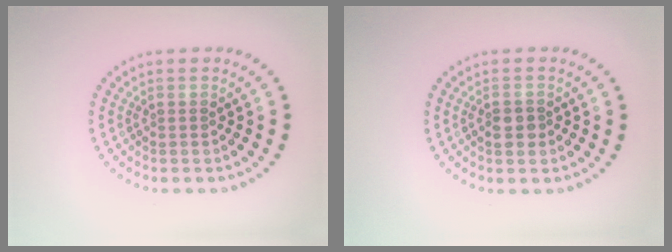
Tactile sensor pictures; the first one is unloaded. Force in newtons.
{"total": 1.8, "press": 1.7, "slide": 0.7}